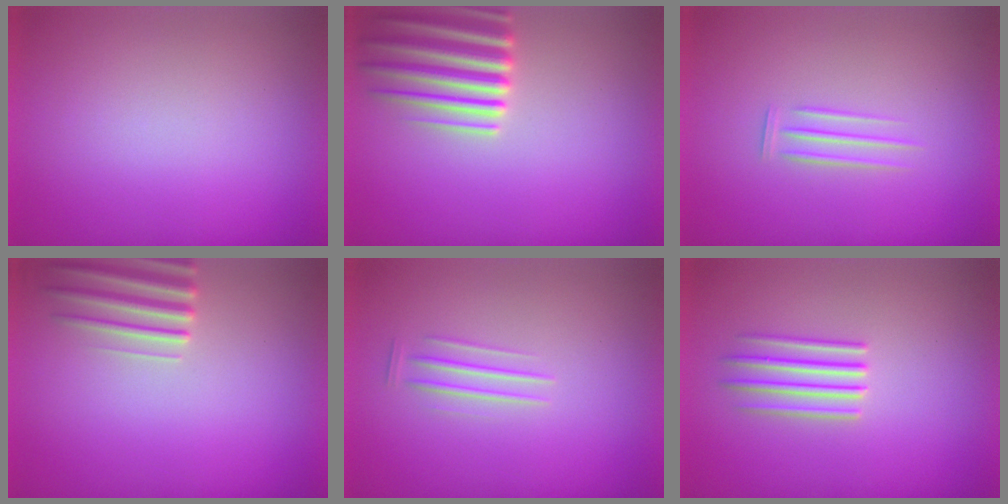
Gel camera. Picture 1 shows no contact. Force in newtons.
{"total": 5.2}
{"total": 1.6}
{"total": 2.8}
{"total": 1.2}
{"total": 2.9}